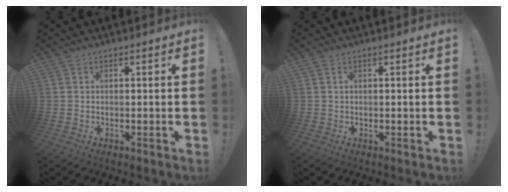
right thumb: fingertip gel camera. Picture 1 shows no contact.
{"total": 0.8, "force": [0.4, 0.2, 0.6], "torque": [-0.016, 0.002, 0.008]}